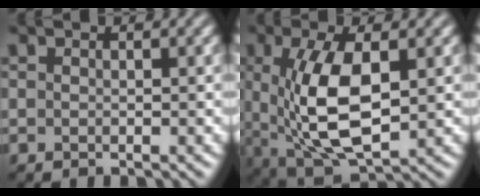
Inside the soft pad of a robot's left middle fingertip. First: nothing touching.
{"total": 9.0, "force": [0.5, 4.1, 8.0], "torque": [-0.163, -0.007, 0.013]}